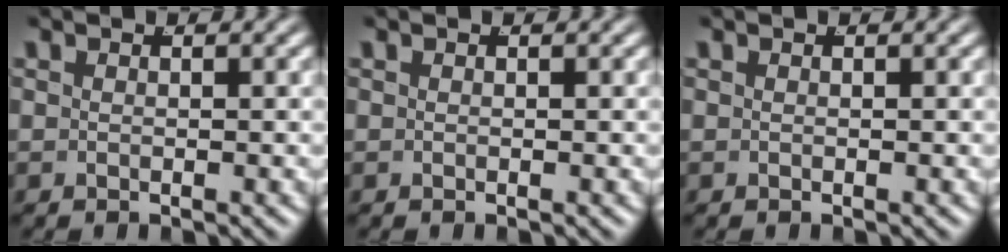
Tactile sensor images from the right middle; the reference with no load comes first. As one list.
[{"total": 0.0}, {"total": 0.0}]